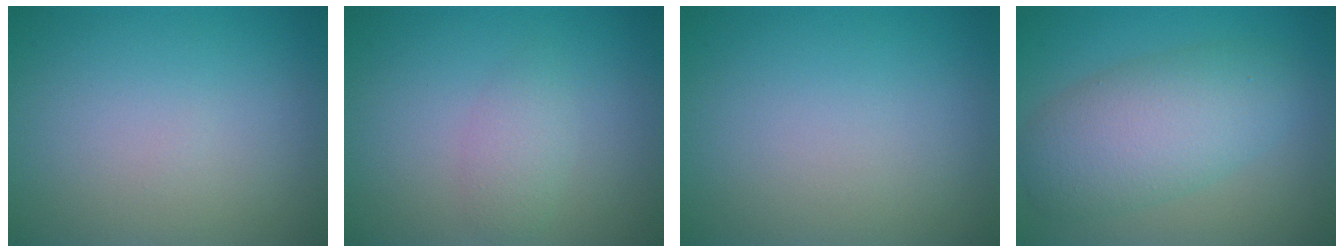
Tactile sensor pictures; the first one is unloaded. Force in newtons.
{"total": 1.8, "press": 1.8, "slide": 0.0}
{"total": 0.0}
{"total": 6.5, "press": 6.5, "slide": 0.3}